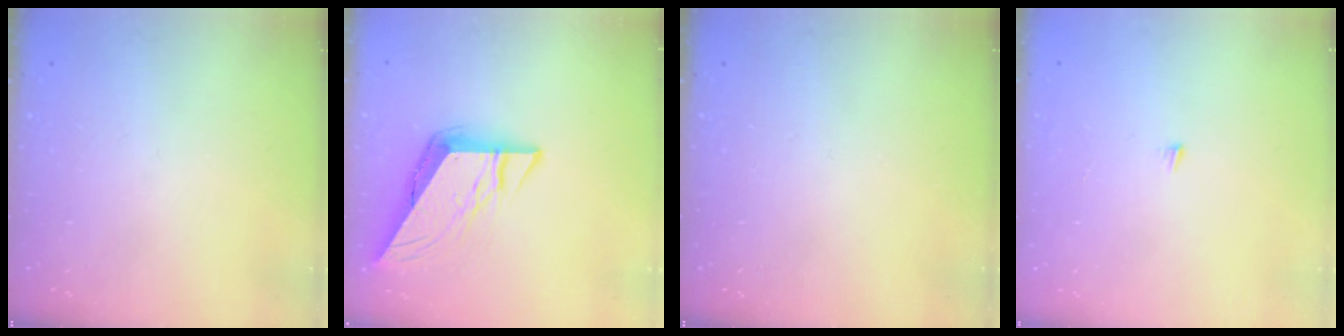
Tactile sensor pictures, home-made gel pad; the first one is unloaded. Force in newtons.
{"total": 9.8, "press": 9.8, "slide": 0.6}
{"total": 0.0}
{"total": 3.9, "press": 3.9, "slide": 0.3}